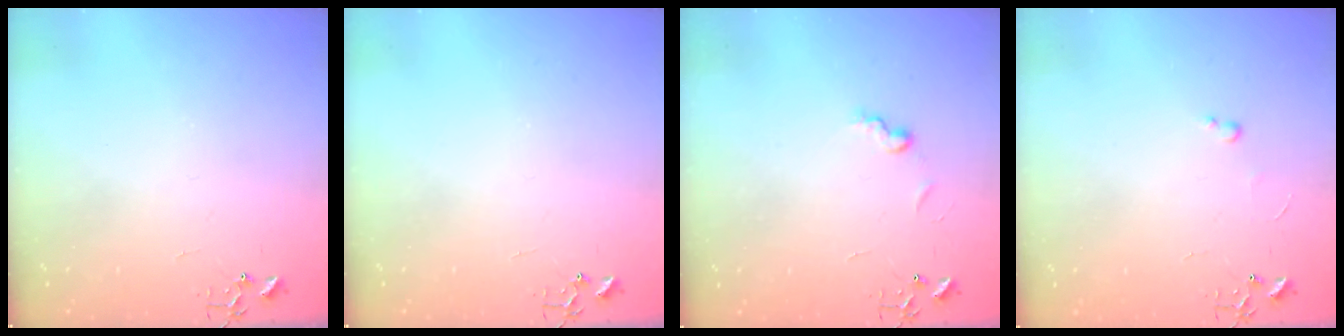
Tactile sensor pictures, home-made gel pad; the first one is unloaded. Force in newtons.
{"total": 0.0}
{"total": 6.9, "press": 6.9, "slide": 0.7}
{"total": 2.4, "press": 2.3, "slide": 0.4}